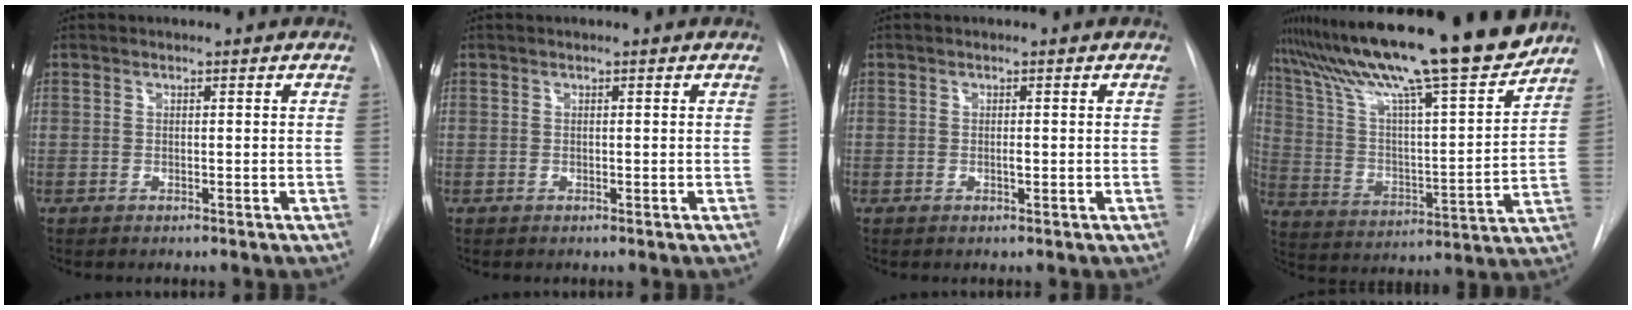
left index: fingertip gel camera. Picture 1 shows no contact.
{"total": 0.0}
{"total": 0.5, "force": [0.0, 0.1, 0.5], "torque": [-0.009, 0.000, -0.002]}
{"total": 22.5, "force": [19.3, 0.7, 11.6], "torque": [-0.203, -0.021, 0.309]}